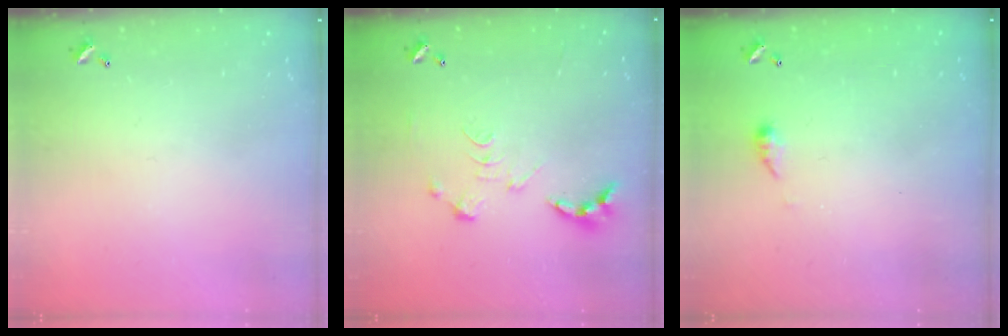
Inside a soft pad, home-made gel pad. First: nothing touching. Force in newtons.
{"total": 0.0}
{"total": 3.5, "press": 3.4, "slide": 0.6}